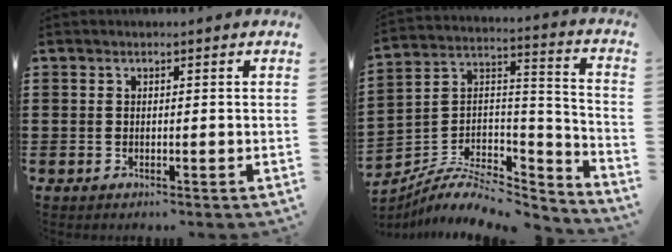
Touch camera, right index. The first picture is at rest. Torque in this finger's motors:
{"motor_torque": [0.06, -0.57, 0.16, 0.01]}